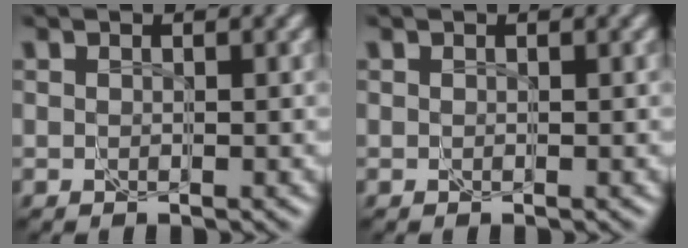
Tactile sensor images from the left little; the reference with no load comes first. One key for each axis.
{"total": 0.0}